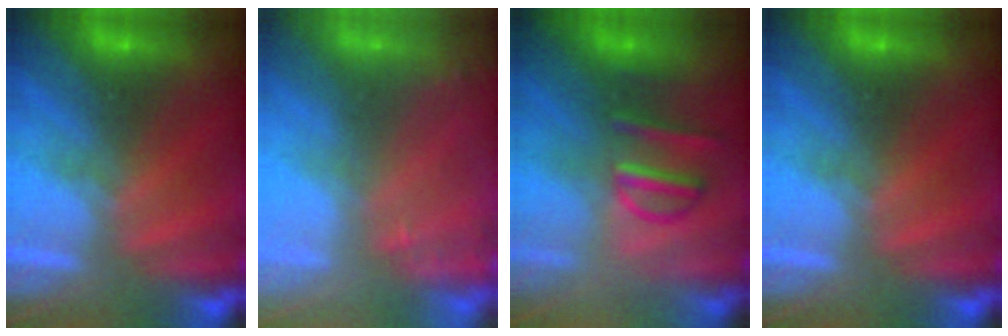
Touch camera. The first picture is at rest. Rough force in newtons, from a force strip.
{"total": 1.4}
{"total": 3.3}
{"total": 0.0}